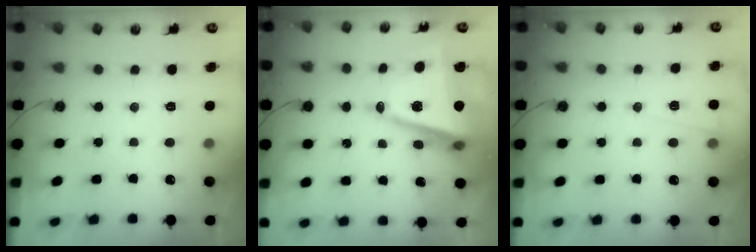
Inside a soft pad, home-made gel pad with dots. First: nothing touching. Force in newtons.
{"total": 11.8, "press": 11.2, "slide": 3.8}
{"total": 5.2, "press": 5.2, "slide": 0.2}